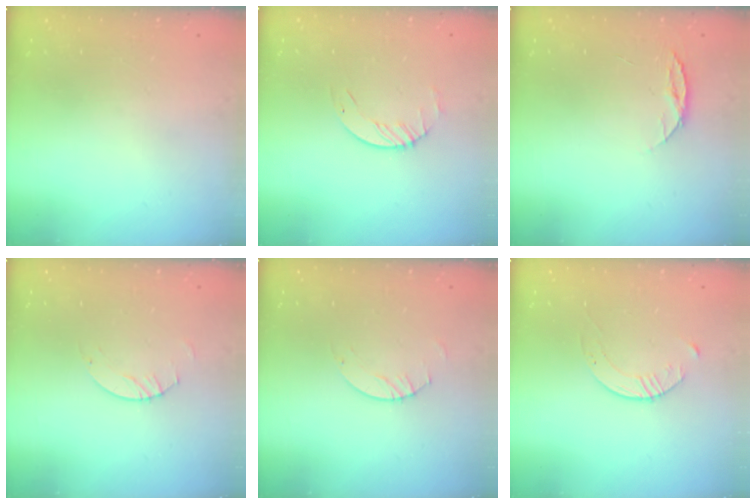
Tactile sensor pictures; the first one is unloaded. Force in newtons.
{"total": 1.6, "press": 1.6, "slide": 0.2}
{"total": 6.6, "press": 6.5, "slide": 0.7}
{"total": 2.0, "press": 2.0, "slide": 0.2}
{"total": 2.0, "press": 2.0, "slide": 0.2}
{"total": 3.9, "press": 3.9, "slide": 0.4}